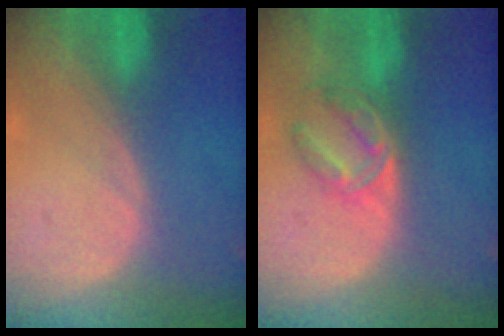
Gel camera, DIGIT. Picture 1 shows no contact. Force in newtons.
{"total": 6.3, "press": 5.7, "slide": 2.7}